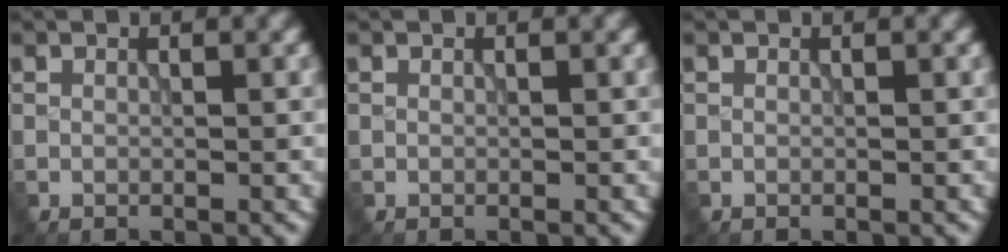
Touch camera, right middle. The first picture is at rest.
{"total": 0.0}
{"total": 0.0}